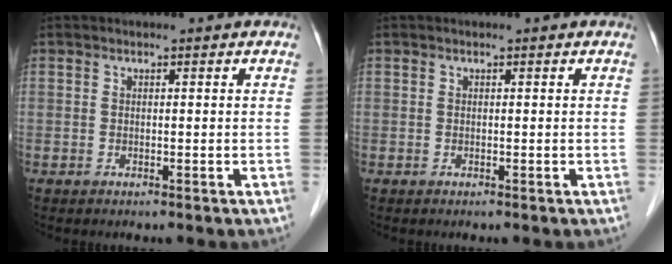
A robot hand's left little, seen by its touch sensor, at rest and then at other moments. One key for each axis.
{"total": 0.0}